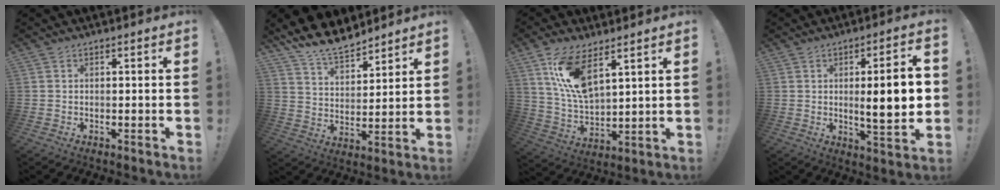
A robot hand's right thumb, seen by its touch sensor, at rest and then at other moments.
{"total": 11.2, "force": [9.8, 4.0, 3.5], "torque": [-0.075, -0.071, 0.186]}
{"total": 13.5, "force": [7.9, 5.8, 9.3], "torque": [-0.190, -0.040, 0.144]}
{"total": 12.5, "force": [0.5, 2.5, 12.2], "torque": [-0.172, -0.008, 0.005]}